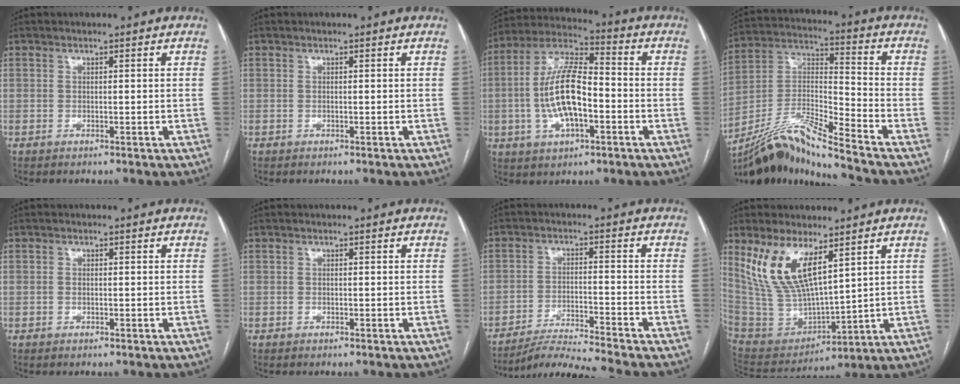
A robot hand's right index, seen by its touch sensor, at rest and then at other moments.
{"total": 0.0}
{"total": 13.7, "force": [-2.3, 5.1, 12.4], "torque": [-0.257, 0.015, -0.042]}
{"total": 15.1, "force": [-13.4, -1.5, 6.9], "torque": [-0.138, 0.014, -0.245]}
{"total": 0.6, "force": [-0.1, 0.4, 0.4], "torque": [-0.011, 0.000, -0.003]}
{"total": 0.0}
{"total": 9.1, "force": [-8.4, -2.7, 2.1], "torque": [-0.027, -0.019, -0.148]}
{"total": 13.8, "force": [7.7, 4.8, 10.5], "torque": [-0.225, 0.003, 0.166]}